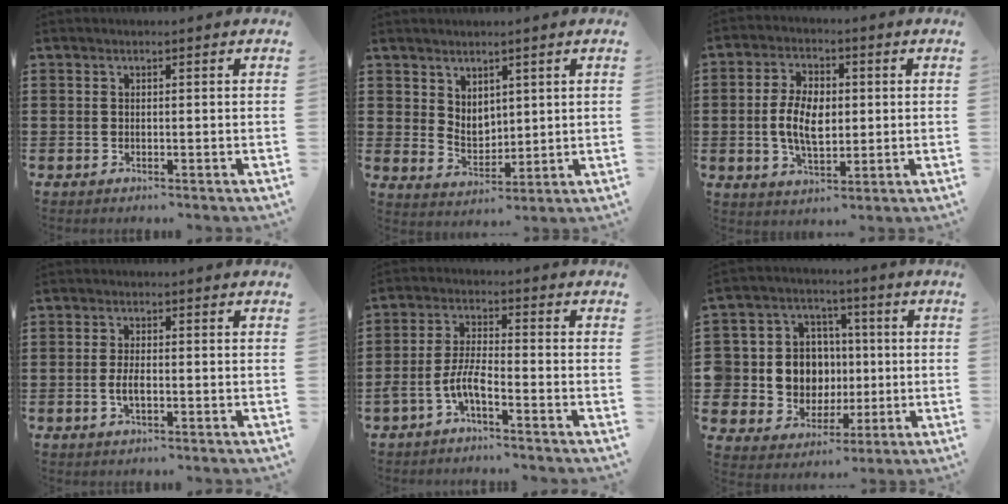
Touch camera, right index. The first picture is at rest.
{"total": 4.2, "force": [3.2, 2.6, 0.8], "torque": [-0.030, -0.002, 0.060]}
{"total": 7.5, "force": [-0.3, 4.4, 6.1], "torque": [-0.130, 0.002, -0.011]}
{"total": 2.7, "force": [-0.7, 0.9, 2.4], "torque": [-0.053, -0.002, -0.014]}
{"total": 5.6, "force": [-3.4, 1.0, 4.3], "torque": [-0.108, -0.010, -0.070]}
{"total": 9.8, "force": [0.0, 9.2, 3.6], "torque": [-0.102, 0.010, 0.011]}